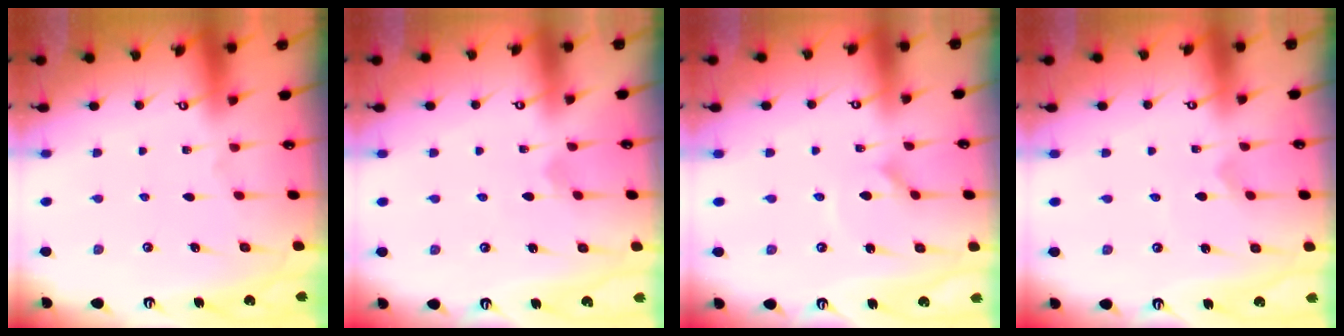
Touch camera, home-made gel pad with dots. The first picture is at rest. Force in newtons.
{"total": 1.9, "press": 1.9, "slide": 0.1}
{"total": 1.2, "press": 1.2, "slide": 0.2}
{"total": 0.0}